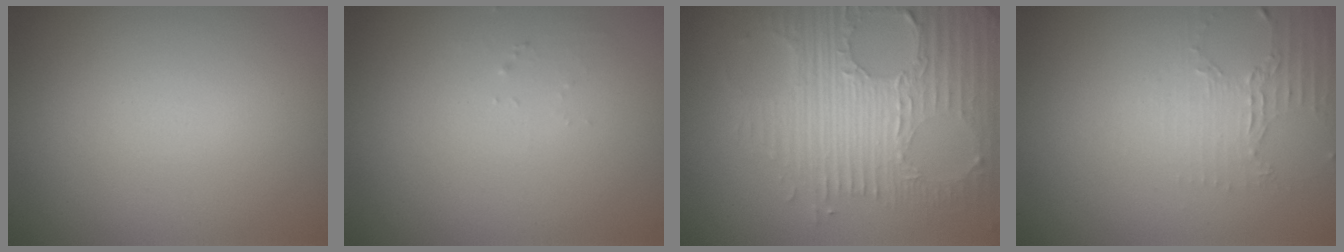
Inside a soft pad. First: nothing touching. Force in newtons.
{"total": 0.7, "press": 0.7, "slide": 0.1}
{"total": 8.0, "press": 5.7, "slide": 5.6}
{"total": 2.1, "press": 1.5, "slide": 1.4}